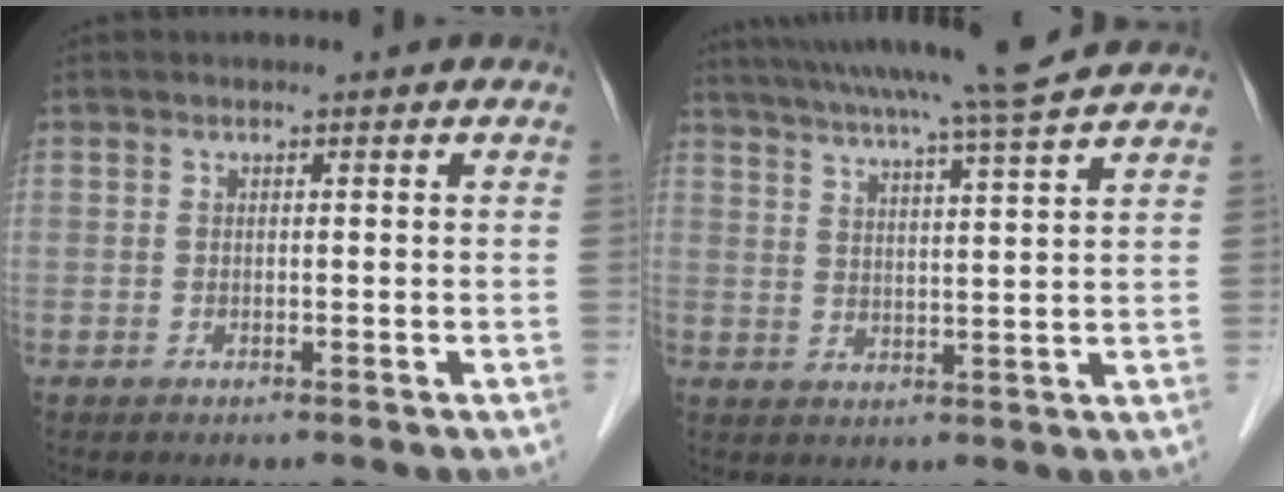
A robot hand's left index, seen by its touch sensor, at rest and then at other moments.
{"total": 15.7, "force": [13.9, -1.7, 7.2], "torque": [-0.129, -0.005, 0.192]}